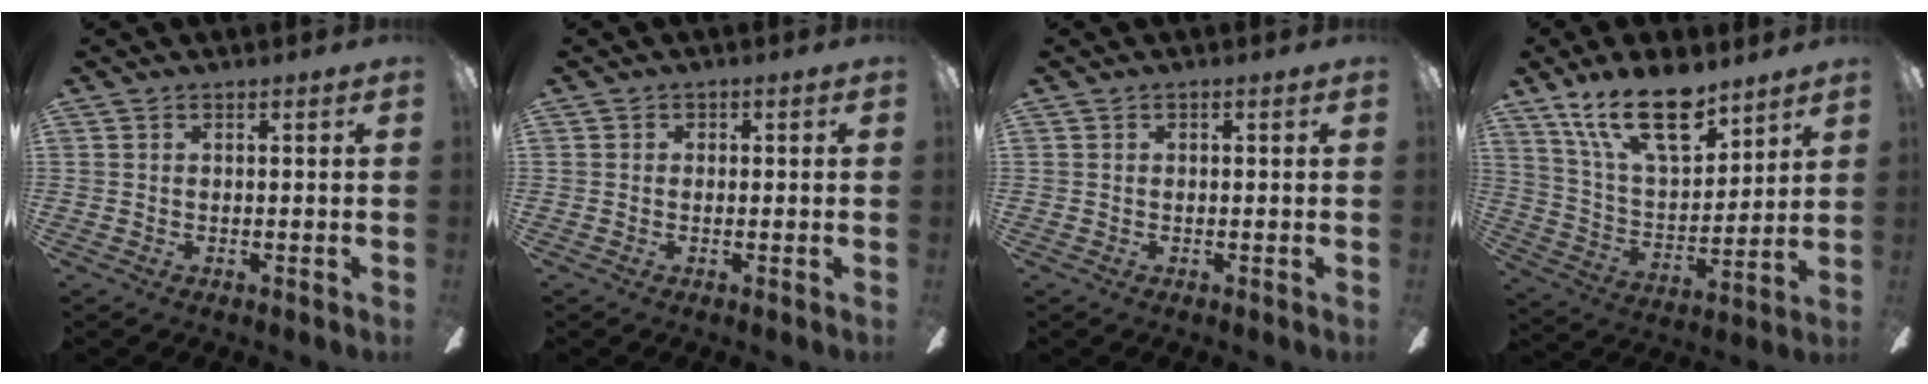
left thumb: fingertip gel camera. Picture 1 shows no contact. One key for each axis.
{"total": 0.6, "fx": -0.3, "fy": 0.5, "fz": 0.2, "tx": -0.002, "ty": 0.003, "tz": -0.006}
{"total": 0.0}
{"total": 14.5, "fx": 10.0, "fy": 6.3, "fz": 8.4, "tx": -0.128, "ty": -0.048, "tz": 0.174}